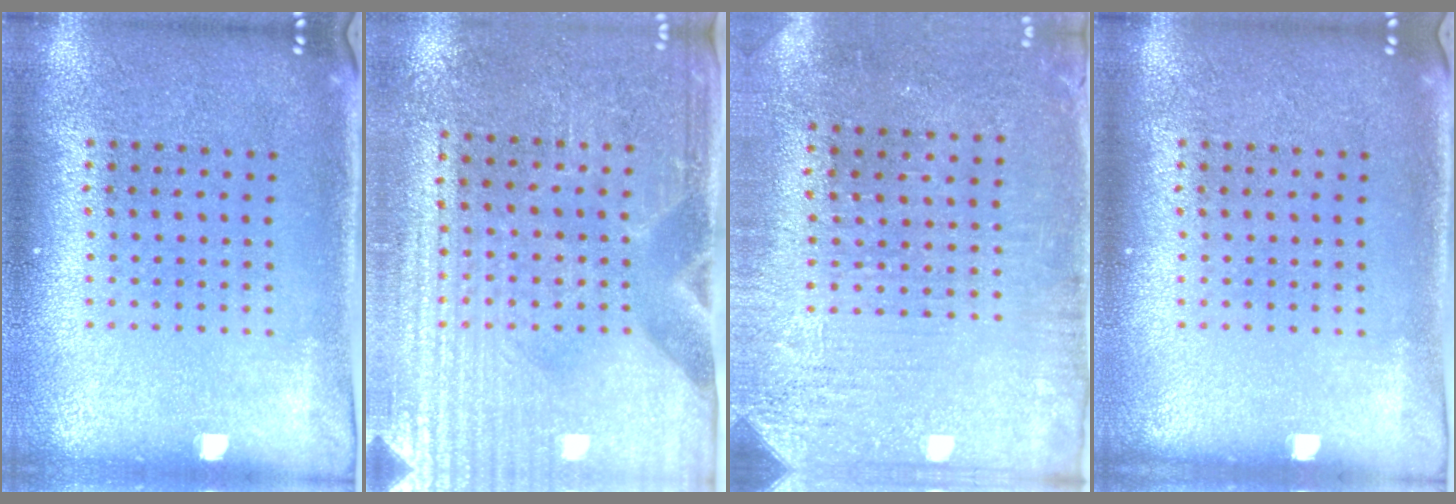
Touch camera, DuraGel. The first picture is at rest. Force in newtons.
{"total": 3.4, "press": 3.1, "slide": 1.4}
{"total": 3.1, "press": 2.6, "slide": 1.7}
{"total": 0.0}